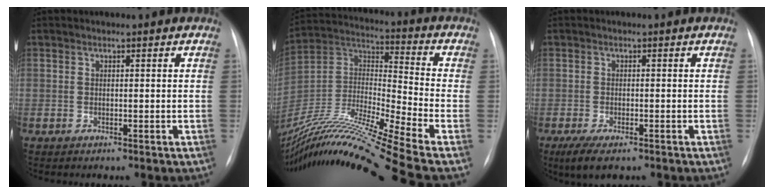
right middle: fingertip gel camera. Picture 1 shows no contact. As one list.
[{"total": 23.6, "force": [-19.2, -2.3, 13.5], "torque": [-0.291, -0.018, -0.353]}, {"total": 4.6, "force": [-3.0, 1.5, 3.2], "torque": [-0.061, -0.010, -0.047]}]